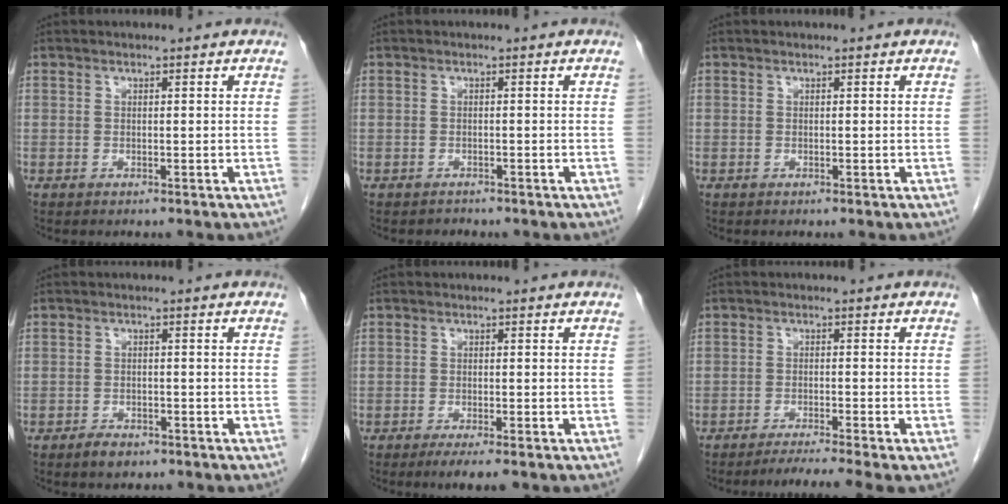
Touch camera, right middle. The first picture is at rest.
{"total": 0.9, "force": [-0.8, 0.4, -0.1], "torque": [-0.005, 0.000, -0.015]}
{"total": 0.0}
{"total": 2.4, "force": [-1.7, 1.2, 1.1], "torque": [-0.020, 0.001, -0.022]}
{"total": 4.4, "force": [-2.8, 0.5, 3.4], "torque": [-0.049, -0.012, -0.043]}
{"total": 5.8, "force": [-4.7, -1.2, 3.1], "torque": [-0.039, -0.015, -0.074]}